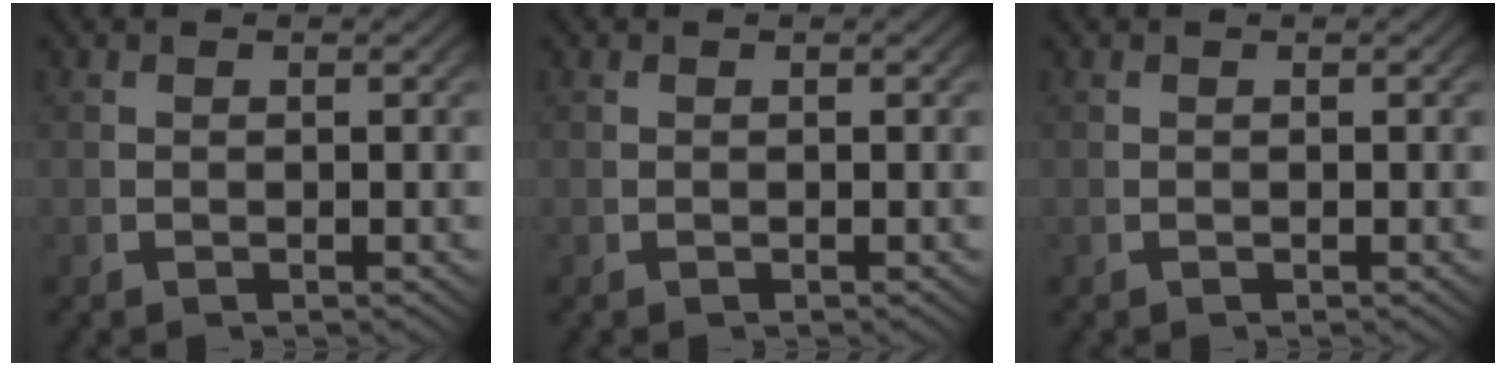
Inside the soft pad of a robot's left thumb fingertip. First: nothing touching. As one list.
[{"total": 0.0}, {"total": 0.0}]